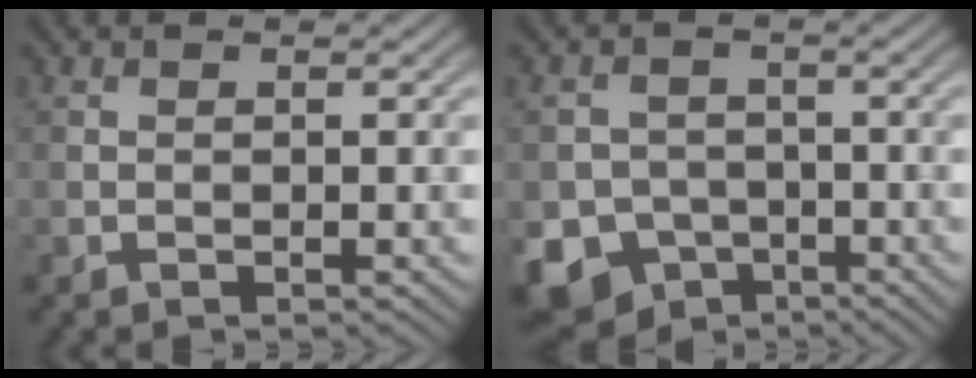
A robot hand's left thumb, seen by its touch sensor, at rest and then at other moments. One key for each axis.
{"total": 9.6, "fx": -5.2, "fy": 7.7, "fz": 2.6, "tx": -0.049, "ty": -0.033, "tz": -0.106}